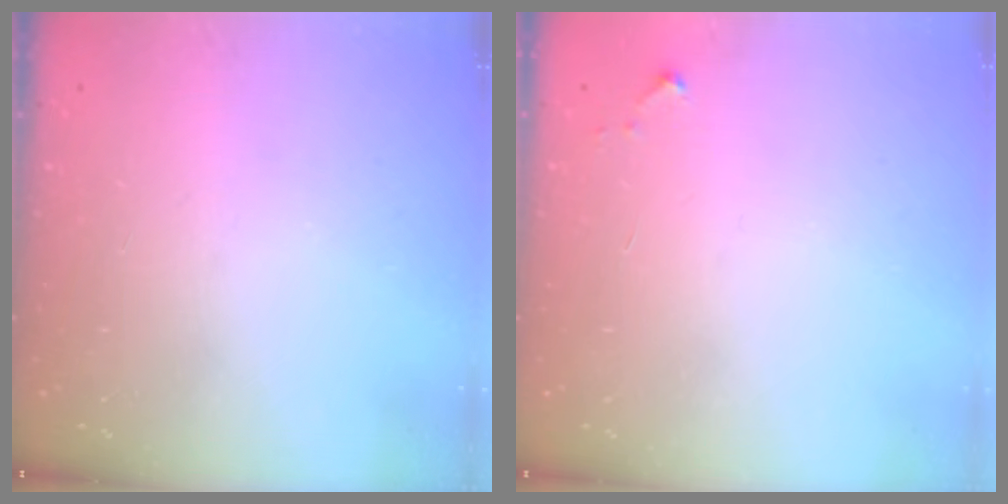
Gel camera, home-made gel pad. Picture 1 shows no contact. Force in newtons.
{"total": 2.6, "press": 2.6, "slide": 0.4}